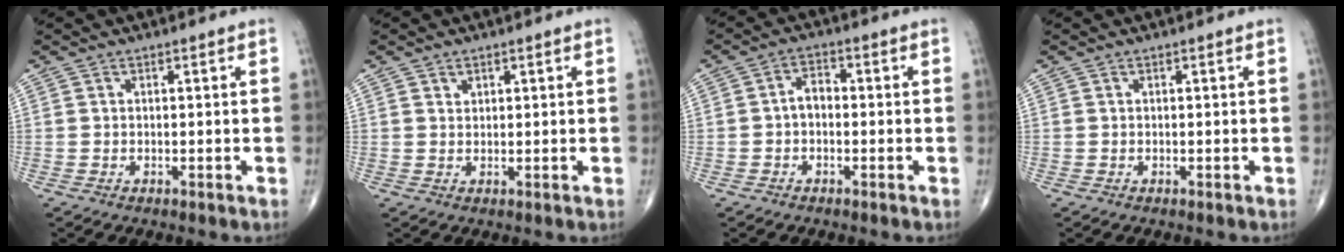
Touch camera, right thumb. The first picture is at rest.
{"total": 1.3, "force": [0.8, 1.0, 0.4], "torque": [0.003, -0.005, 0.013]}
{"total": 3.4, "force": [-0.6, 2.3, 2.5], "torque": [-0.034, 0.018, -0.019]}
{"total": 0.0}